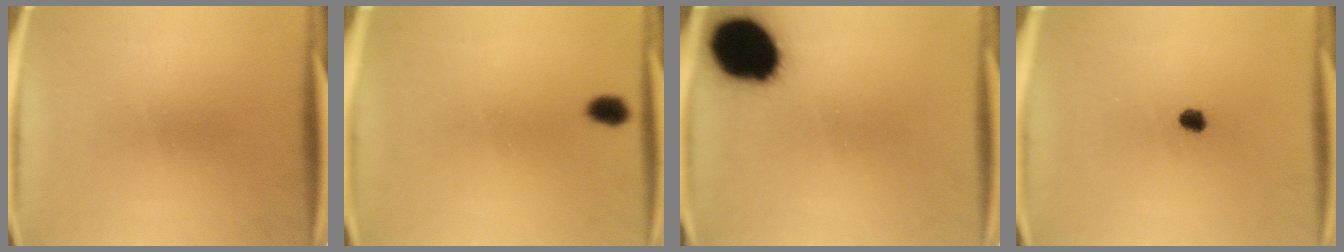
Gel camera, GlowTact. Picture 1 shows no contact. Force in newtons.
{"total": 2.4}
{"total": 19.5}
{"total": 2.1}